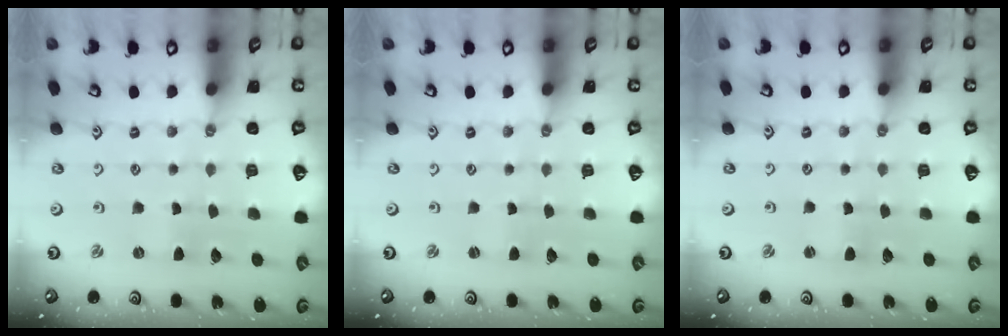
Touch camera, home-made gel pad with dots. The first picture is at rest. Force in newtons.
{"total": 0.8, "press": 0.8, "slide": 0.2}
{"total": 1.3, "press": 1.2, "slide": 0.2}